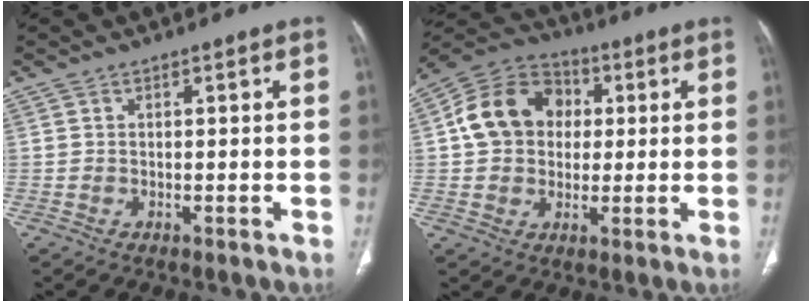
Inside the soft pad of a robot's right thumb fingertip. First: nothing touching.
{"total": 13.8, "force": [1.9, 11.3, 7.7], "torque": [-0.116, 0.020, 0.023]}